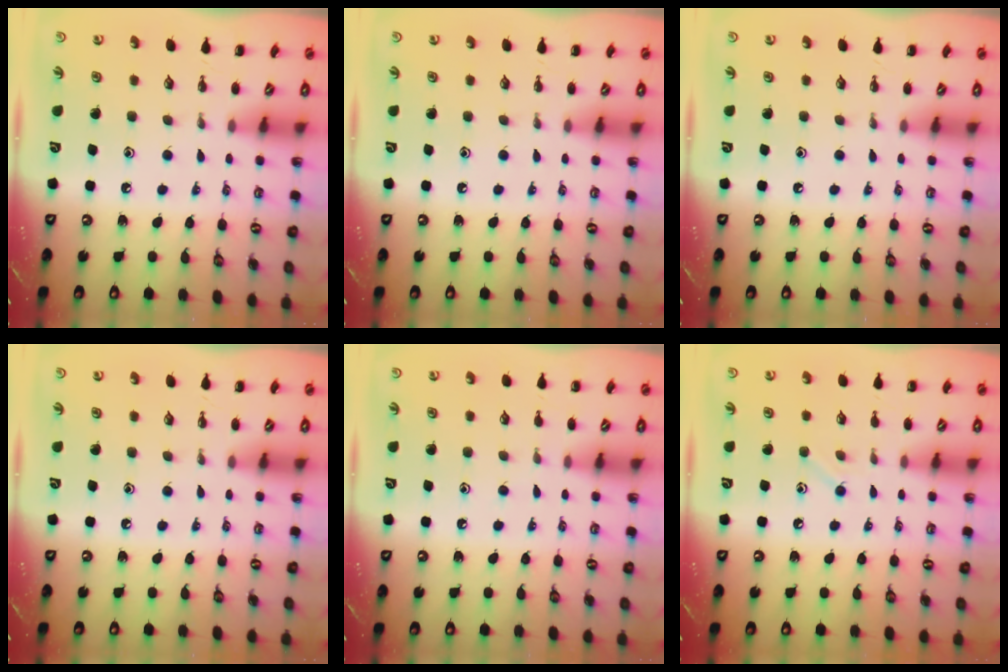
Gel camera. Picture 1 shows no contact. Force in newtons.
{"total": 0.0}
{"total": 0.0}
{"total": 0.0}
{"total": 3.8, "press": 3.5, "slide": 1.3}
{"total": 6.5, "press": 6.3, "slide": 1.7}